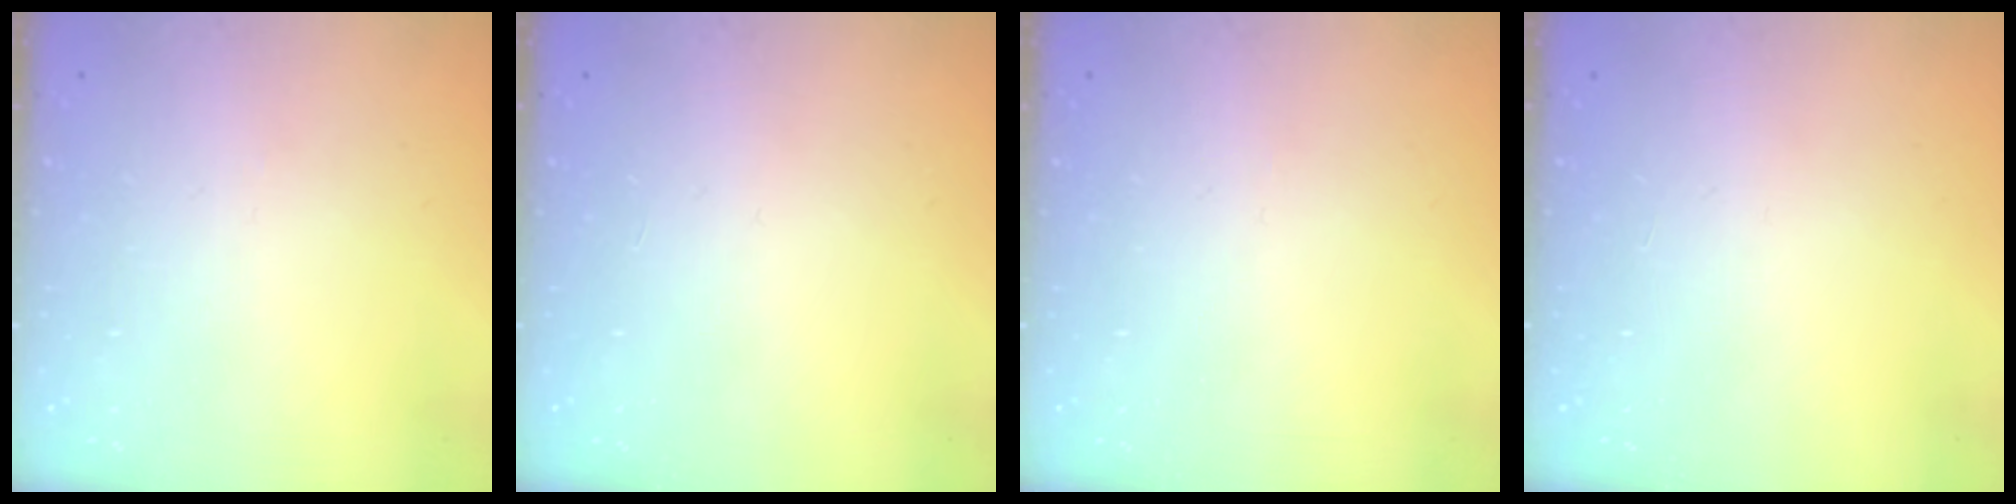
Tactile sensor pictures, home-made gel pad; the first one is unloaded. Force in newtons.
{"total": 0.0}
{"total": 0.0}
{"total": 0.0}